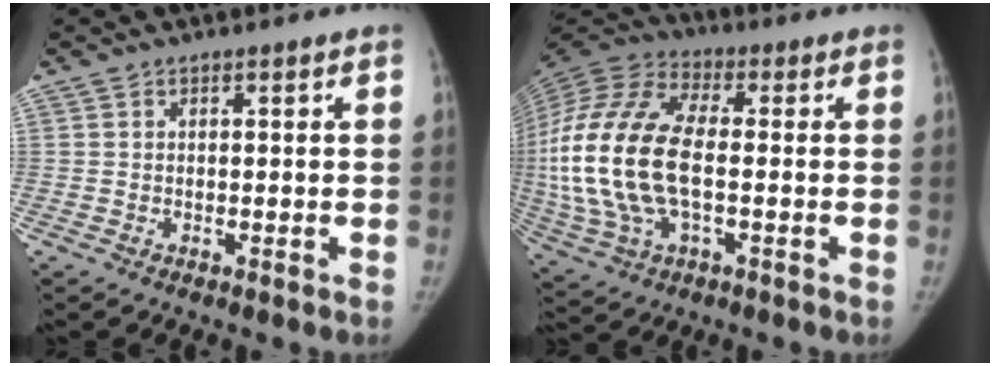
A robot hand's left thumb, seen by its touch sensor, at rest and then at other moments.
{"total": 19.7, "force": [-2.0, 10.2, 16.8], "torque": [-0.368, 0.025, -0.038]}